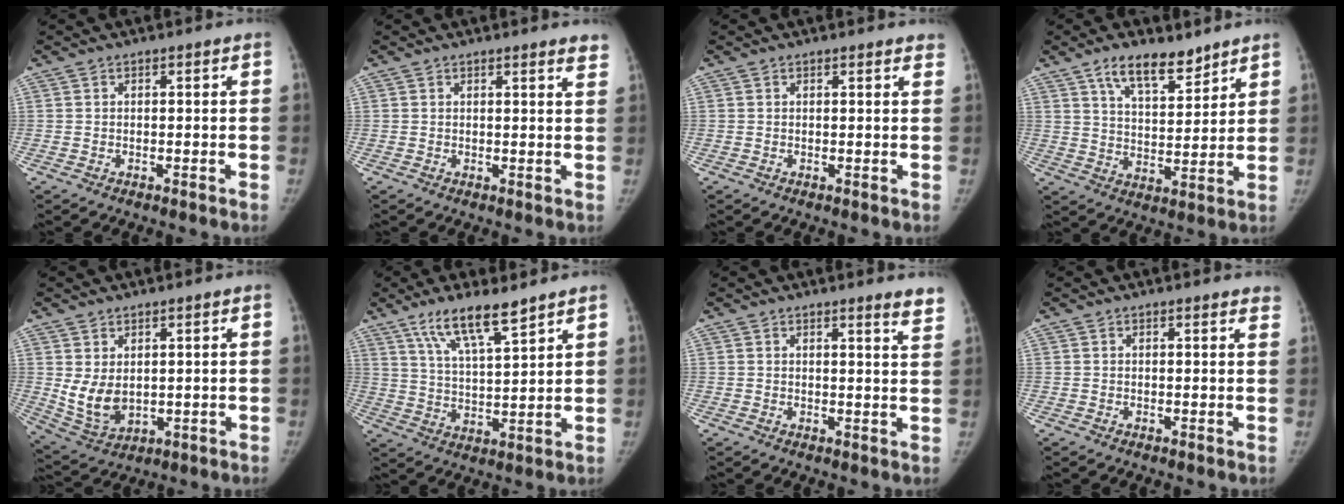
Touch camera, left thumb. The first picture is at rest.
{"total": 3.9, "force": [3.5, 0.4, 1.6], "torque": [-0.012, -0.017, 0.029]}
{"total": 3.3, "force": [3.0, 0.8, 1.2], "torque": [0.001, -0.005, 0.026]}
{"total": 10.4, "force": [7.4, 4.2, 6.0], "torque": [-0.076, -0.050, 0.132]}
{"total": 7.3, "force": [1.5, 4.7, 5.5], "torque": [-0.092, -0.020, 0.050]}
{"total": 10.8, "force": [7.6, 2.1, 7.4], "torque": [-0.129, -0.041, 0.146]}
{"total": 5.0, "force": [4.4, 0.2, 2.5], "torque": [-0.022, -0.029, 0.039]}
{"total": 4.2, "force": [3.9, 0.9, 1.4], "torque": [0.003, -0.010, 0.032]}